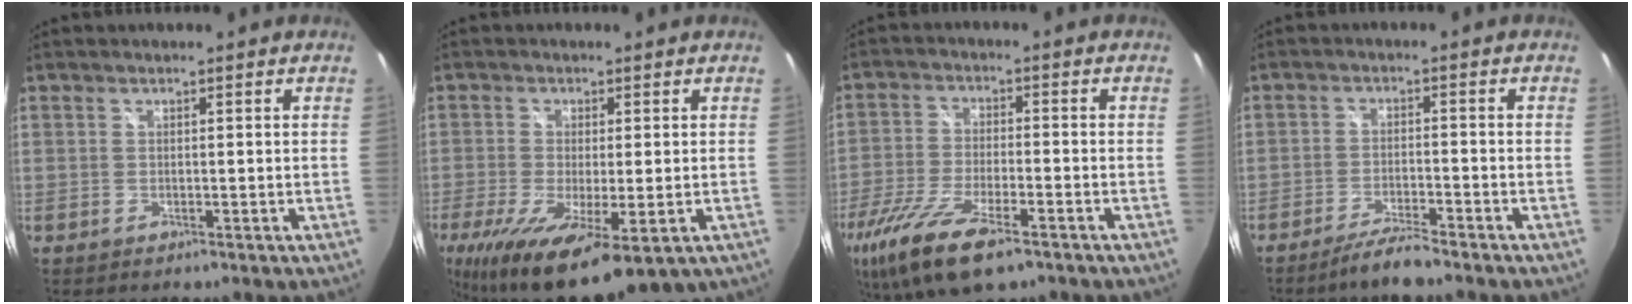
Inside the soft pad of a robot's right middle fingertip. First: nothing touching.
{"total": 15.3, "force": [-7.5, 4.7, 12.5], "torque": [-0.250, -0.064, -0.118]}
{"total": 15.4, "force": [-9.7, 4.8, 11.0], "torque": [-0.243, -0.049, -0.183]}
{"total": 5.1, "force": [-4.5, -0.1, 2.5], "torque": [-0.066, -0.005, -0.084]}